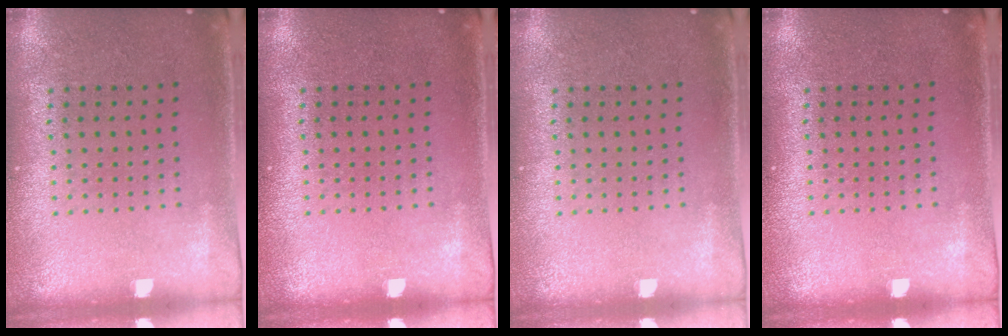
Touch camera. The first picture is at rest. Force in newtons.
{"total": 0.0}
{"total": 0.0}
{"total": 0.0}